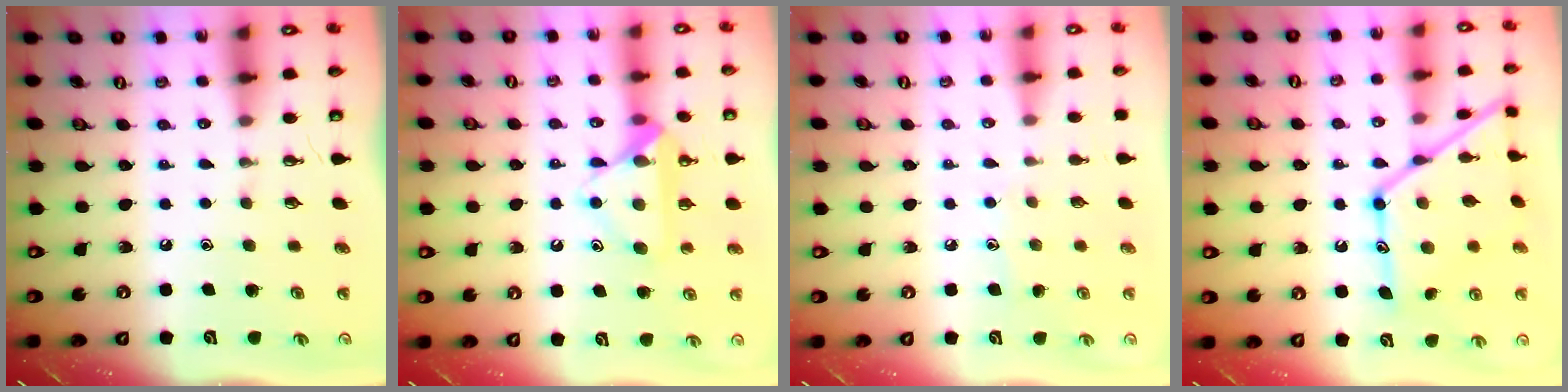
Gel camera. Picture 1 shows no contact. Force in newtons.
{"total": 12.7, "press": 12.6, "slide": 0.8}
{"total": 5.2, "press": 5.2, "slide": 0.5}
{"total": 18.2, "press": 18.1, "slide": 1.1}